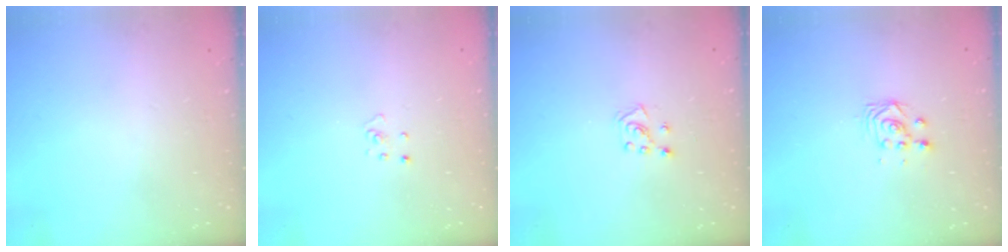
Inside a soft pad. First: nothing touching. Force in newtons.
{"total": 2.3, "press": 2.3, "slide": 0.2}
{"total": 5.3, "press": 5.3, "slide": 0.5}
{"total": 2.9, "press": 2.9, "slide": 0.4}